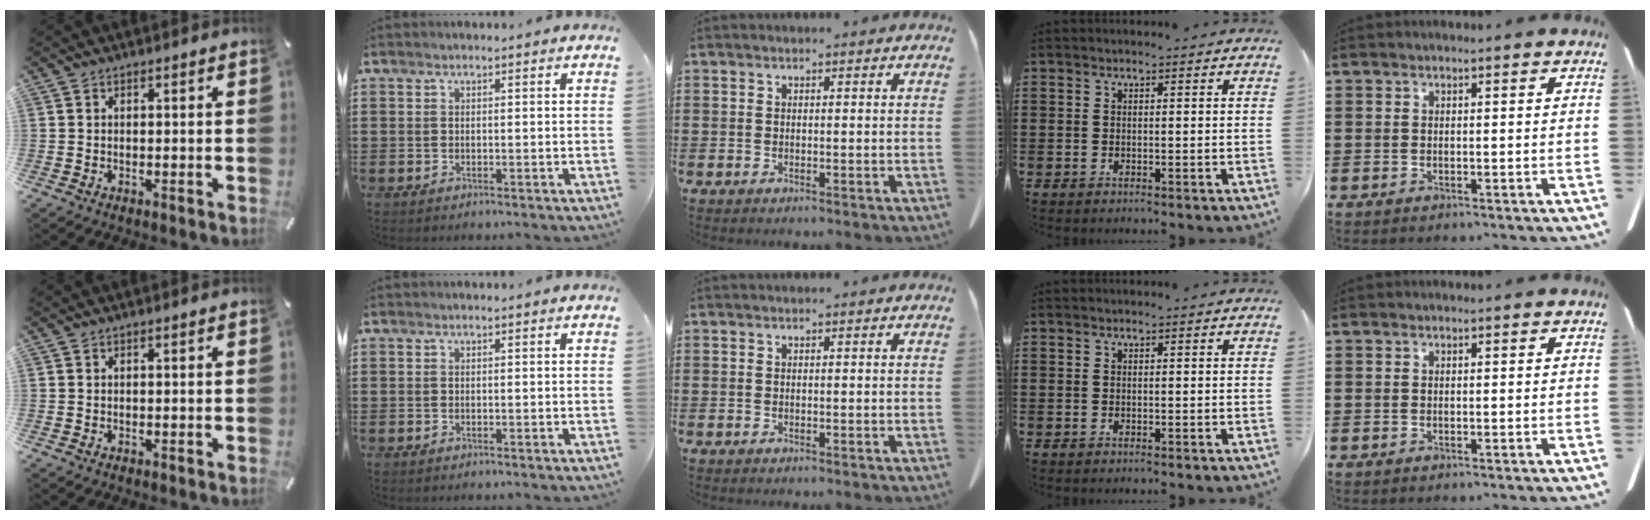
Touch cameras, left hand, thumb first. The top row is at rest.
{}